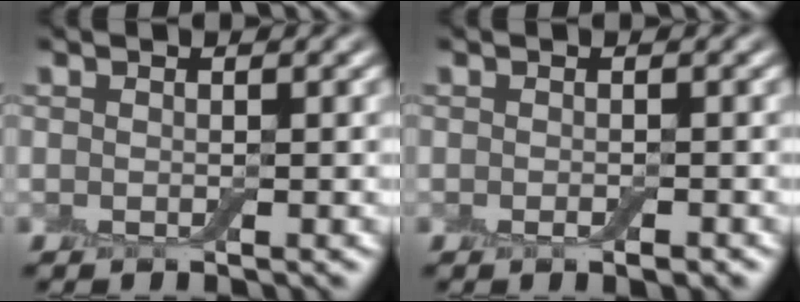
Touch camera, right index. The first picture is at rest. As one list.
[{"total": 1.1, "force": [-0.5, 0.4, 0.9], "torque": [-0.014, -0.003, -0.007]}]